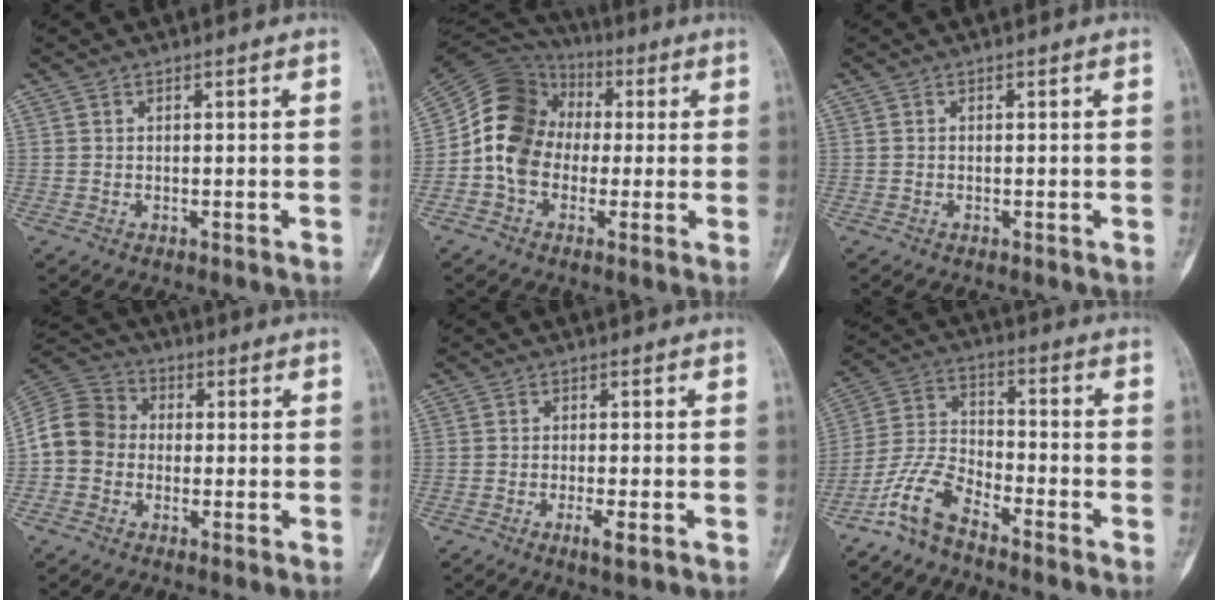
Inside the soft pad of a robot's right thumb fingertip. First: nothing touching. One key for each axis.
{"total": 13.5, "fx": -0.4, "fy": 11.1, "fz": 7.6, "tx": -0.120, "ty": 0.035, "tz": -0.020}
{"total": 0.0}
{"total": 9.1, "fx": -1.2, "fy": 8.0, "fz": 4.2, "tx": -0.066, "ty": 0.032, "tz": -0.037}
{"total": 2.7, "fx": -1.3, "fy": 0.3, "fz": 2.4, "tx": -0.048, "ty": -0.005, "tz": -0.025}
{"total": 8.8, "fx": -6.6, "fy": 3.1, "fz": 4.9, "tx": -0.113, "ty": 0.050, "tz": -0.143}